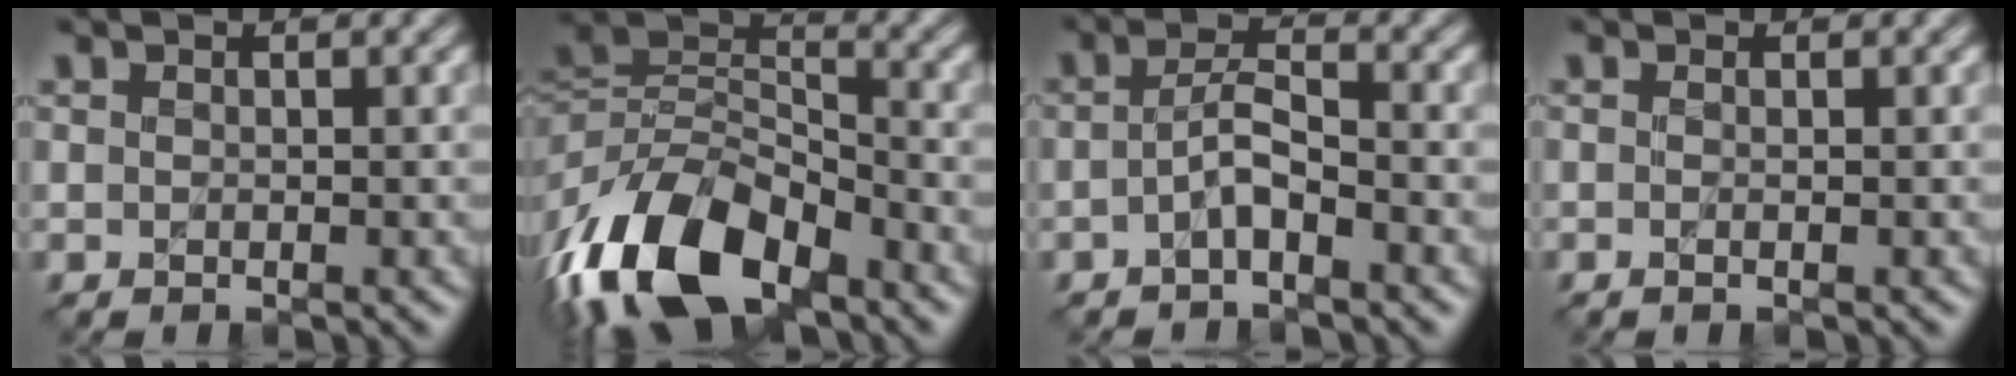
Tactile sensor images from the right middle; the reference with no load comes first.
{"total": 11.8, "force": [-6.5, 6.2, 7.6], "torque": [-0.156, -0.007, -0.129]}
{"total": 2.1, "force": [-1.0, 0.4, 1.8], "torque": [-0.037, 0.010, -0.025]}
{"total": 1.0, "force": [0.1, 0.5, 0.9], "torque": [-0.008, -0.005, -0.009]}